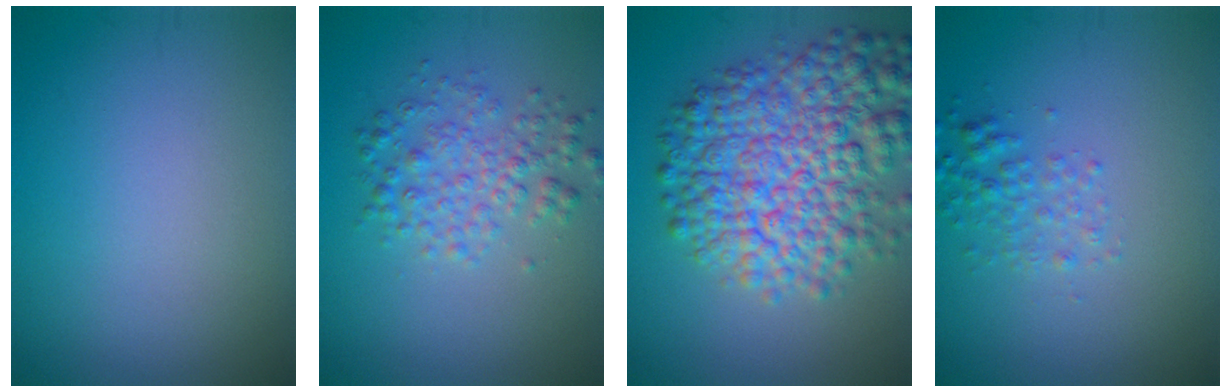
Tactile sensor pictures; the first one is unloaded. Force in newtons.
{"total": 3.2, "press": 3.2, "slide": 0.0}
{"total": 9.7, "press": 9.7, "slide": 0.3}
{"total": 2.0, "press": 2.0, "slide": 0.1}